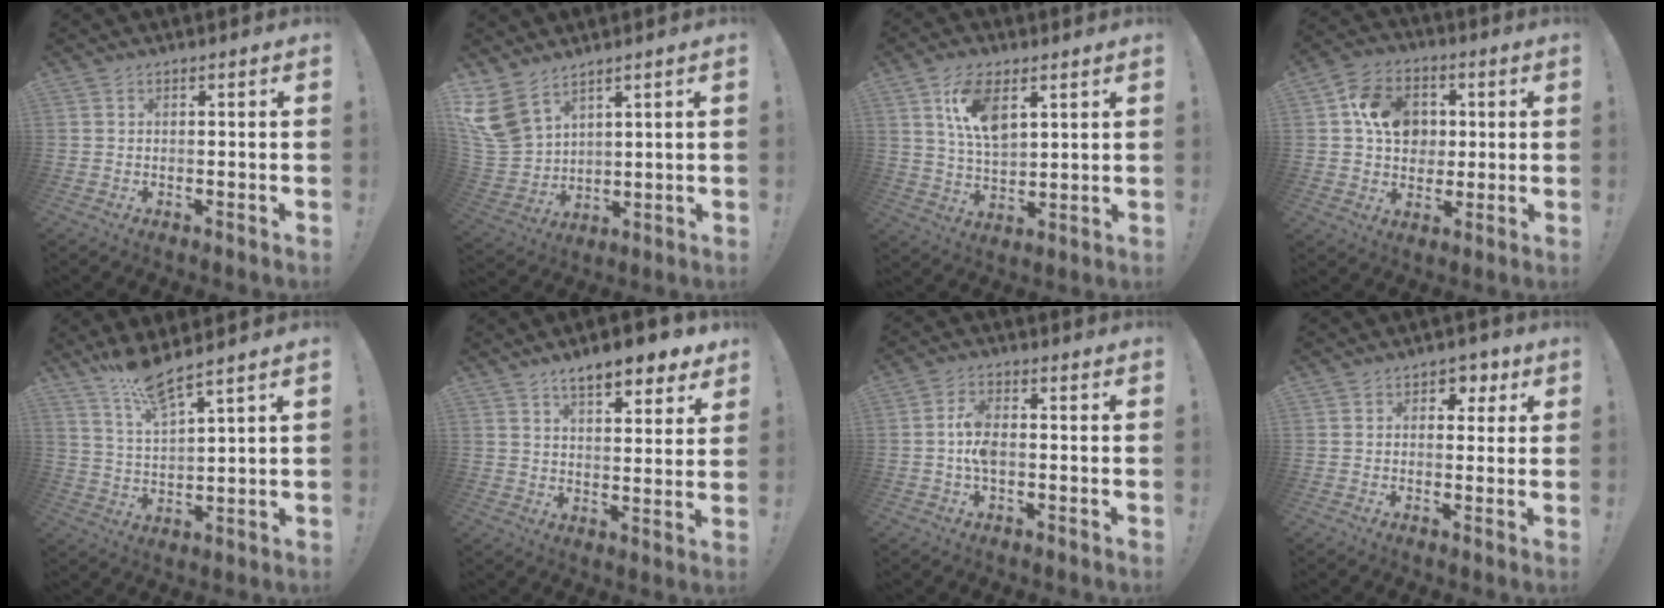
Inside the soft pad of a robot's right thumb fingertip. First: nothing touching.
{"total": 12.5, "force": [8.4, 7.1, 5.9], "torque": [-0.129, -0.056, 0.166]}
{"total": 12.2, "force": [5.9, 6.5, 8.5], "torque": [-0.144, -0.014, 0.110]}
{"total": 13.8, "force": [3.0, 11.3, 7.2], "torque": [-0.108, 0.007, 0.066]}
{"total": 9.7, "force": [8.1, 0.8, 5.3], "torque": [-0.108, -0.042, 0.142]}
{"total": 9.7, "force": [7.0, 2.9, 5.9], "torque": [-0.083, -0.047, 0.118]}
{"total": 6.9, "force": [-0.9, 3.5, 5.9], "torque": [-0.115, 0.005, -0.017]}
{"total": 4.3, "force": [1.4, 3.8, 1.6], "torque": [-0.005, -0.008, 0.020]}